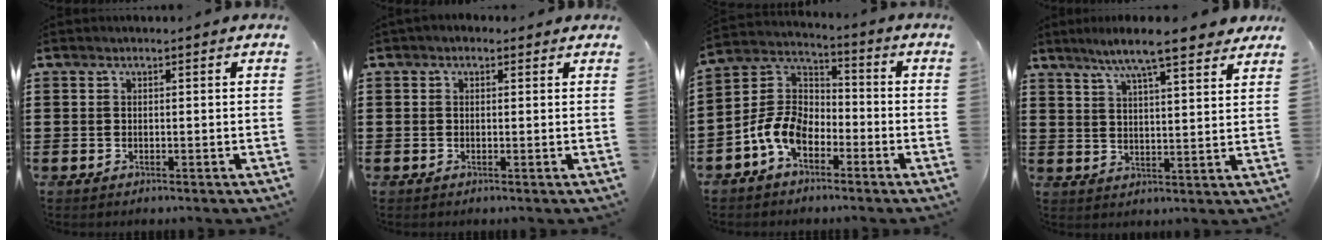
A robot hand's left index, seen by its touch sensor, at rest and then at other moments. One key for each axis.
{"total": 1.2, "fx": 0.4, "fy": 1.1, "fz": 0.4, "tx": -0.011, "ty": 0.007, "tz": 0.006}
{"total": 8.4, "fx": -4.3, "fy": 5.2, "fz": 5.0, "tx": -0.147, "ty": 0.001, "tz": -0.096}
{"total": 8.4, "fx": 7.0, "fy": 0.6, "fz": 4.6, "tx": -0.101, "ty": -0.021, "tz": 0.122}